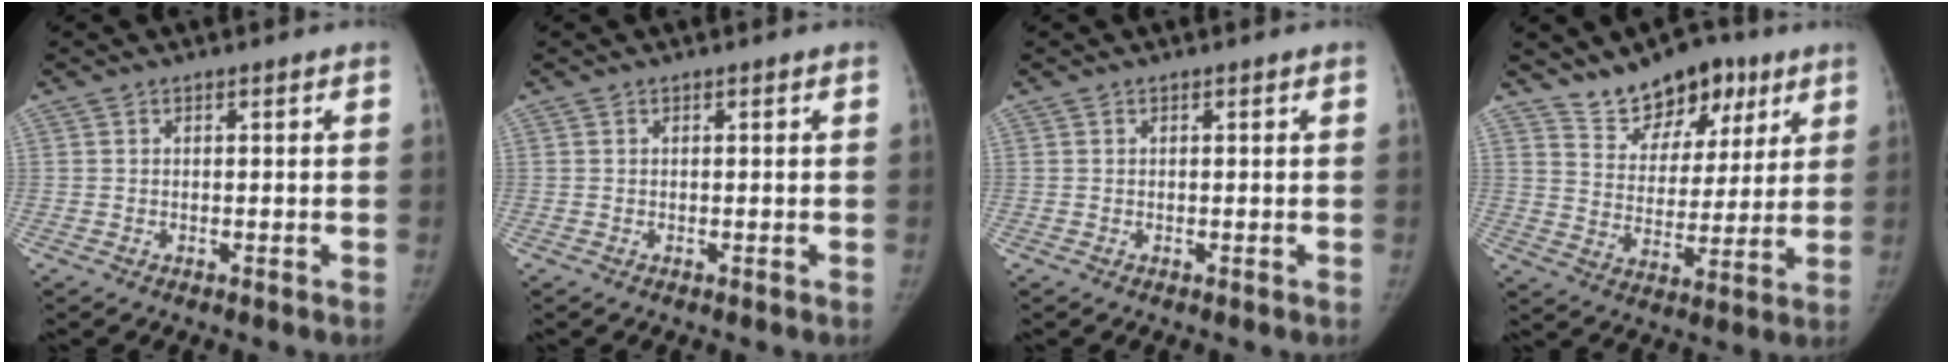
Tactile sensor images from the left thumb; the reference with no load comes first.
{"total": 0.0}
{"total": 0.0}
{"total": 13.1, "force": [8.9, 7.8, 5.6], "torque": [-0.040, -0.043, 0.148]}